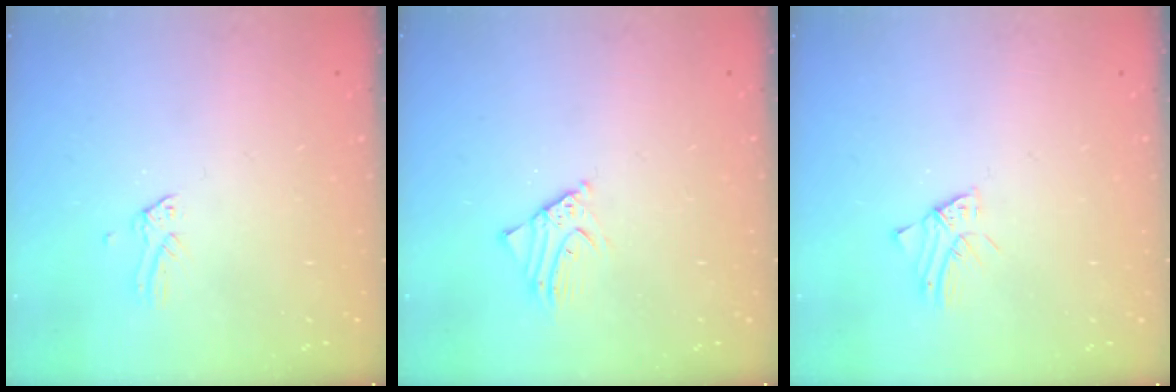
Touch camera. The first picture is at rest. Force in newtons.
{"total": 2.3, "press": 2.3, "slide": 0.2}
{"total": 1.2, "press": 1.2, "slide": 0.1}